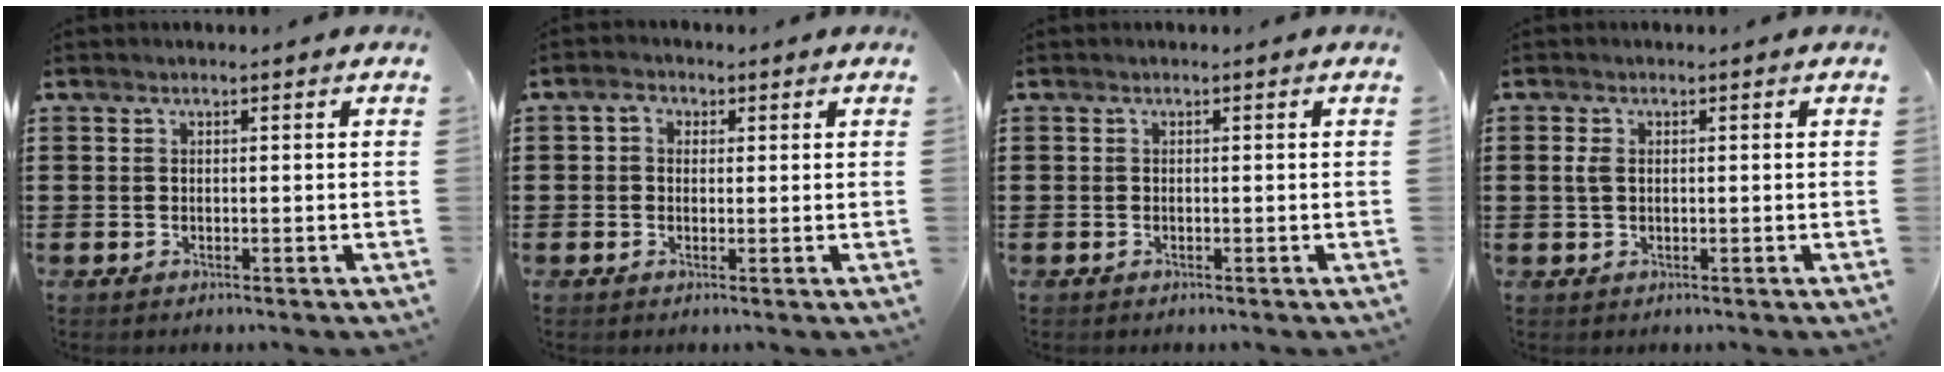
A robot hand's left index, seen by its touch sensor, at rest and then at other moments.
{"total": 2.1, "force": [0.6, 1.8, 0.9], "torque": [-0.025, 0.010, 0.007]}
{"total": 0.0}
{"total": 1.9, "force": [0.3, 1.1, 1.5], "torque": [-0.040, 0.004, 0.002]}